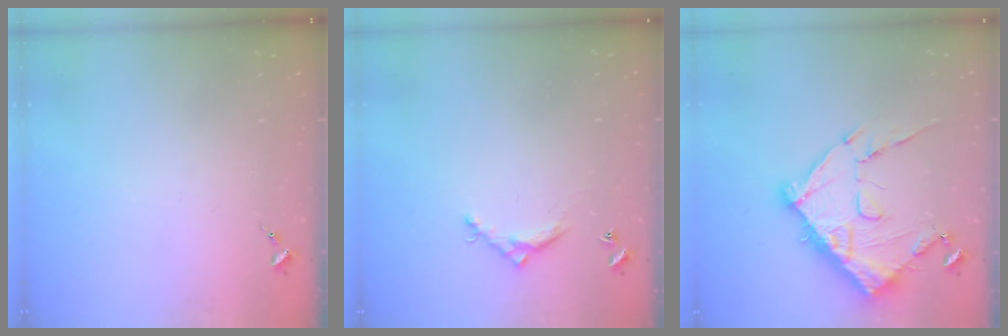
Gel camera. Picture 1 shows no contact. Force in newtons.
{"total": 5.5, "press": 5.5, "slide": 0.3}
{"total": 15.0, "press": 14.9, "slide": 1.5}